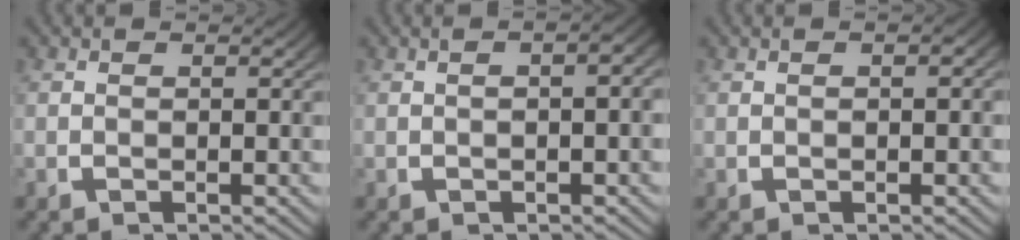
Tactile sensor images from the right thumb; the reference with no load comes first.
{"total": 2.1, "force": [0.0, 0.5, 2.0], "torque": [-0.024, 0.008, 0.000]}
{"total": 0.8, "force": [0.0, 0.3, 0.8], "torque": [-0.011, -0.001, 0.001]}